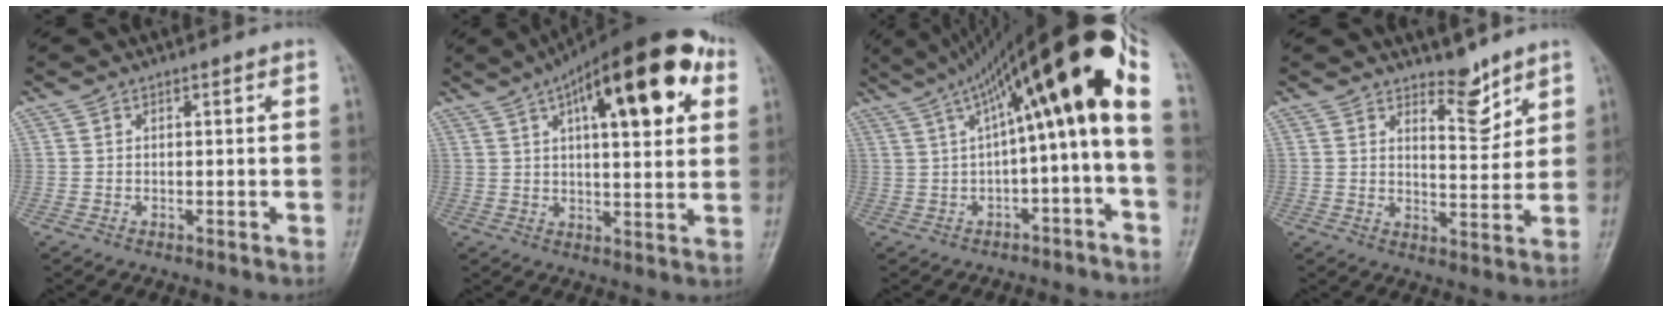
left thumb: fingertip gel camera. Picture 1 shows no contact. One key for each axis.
{"total": 22.8, "fx": 9.0, "fy": 8.4, "fz": 19.2, "tx": -0.255, "ty": 0.011, "tz": 0.126}
{"total": 19.6, "fx": 3.1, "fy": 4.4, "fz": 18.9, "tx": -0.299, "ty": 0.073, "tz": 0.050}
{"total": 5.8, "fx": 4.4, "fy": 2.4, "fz": 2.9, "tx": -0.019, "ty": -0.040, "tz": 0.070}